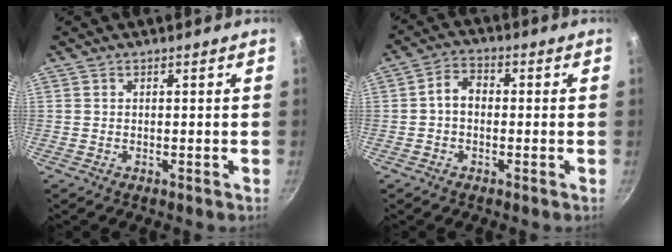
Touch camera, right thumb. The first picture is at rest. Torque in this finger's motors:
{"motor_torque": [0.55, 1.10, 0.76, -0.61, 0.03]}